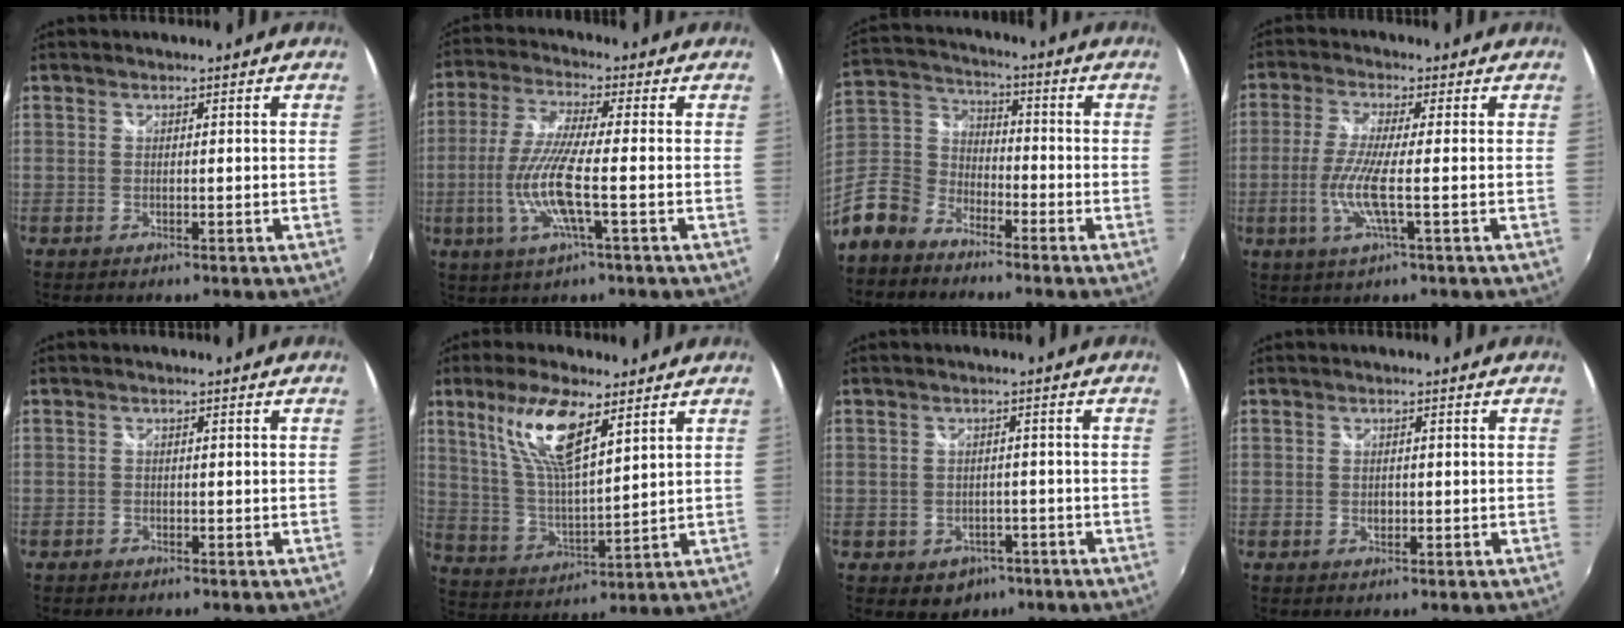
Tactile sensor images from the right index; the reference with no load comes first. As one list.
[{"total": 10.9, "force": [-2.7, 0.9, 10.5], "torque": [-0.220, -0.010, -0.049]}, {"total": 14.8, "force": [-9.8, 9.5, 5.8], "torque": [-0.161, 0.018, -0.196]}, {"total": 7.4, "force": [-1.7, 0.3, 7.2], "torque": [-0.156, -0.009, -0.034]}, {"total": 1.0, "force": [-0.8, 0.6, 0.1], "torque": [-0.007, -0.001, -0.016]}, {"total": 13.3, "force": [7.4, 3.6, 10.4], "torque": [-0.199, 0.007, 0.151]}, {"total": 5.6, "force": [-3.0, 4.3, 1.8], "torque": [-0.043, 0.000, -0.031]}, {"total": 1.4, "force": [-0.3, 1.1, 0.9], "torque": [-0.015, 0.001, -0.005]}]